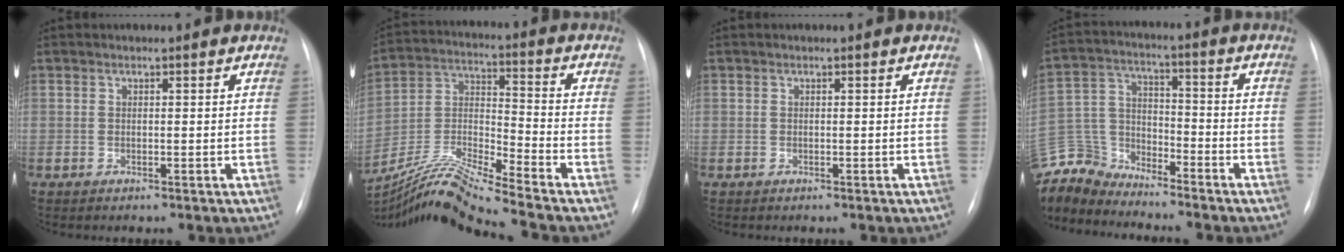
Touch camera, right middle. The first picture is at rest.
{"total": 14.2, "force": [-12.7, -2.1, 6.1], "torque": [-0.125, -0.002, -0.239]}
{"total": 0.0}
{"total": 10.3, "force": [-10.1, 1.6, 0.0], "torque": [-0.010, 0.022, -0.205]}